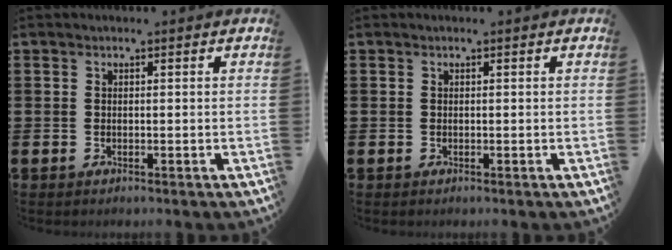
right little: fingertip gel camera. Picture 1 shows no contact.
{"total": 0.0}